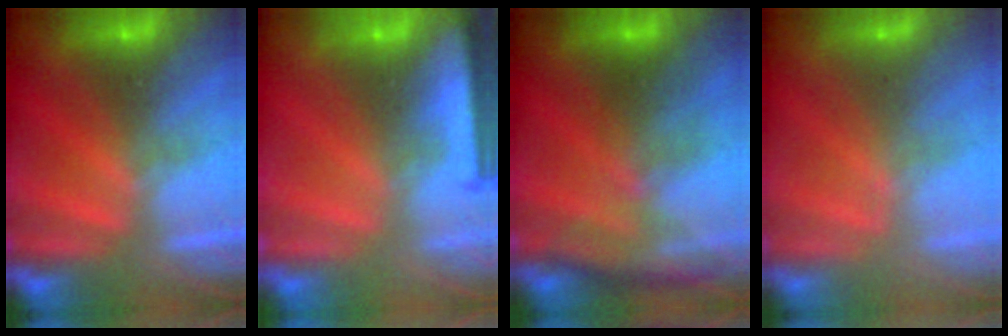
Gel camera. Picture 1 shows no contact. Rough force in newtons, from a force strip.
{"total": 9.0}
{"total": 2.8}
{"total": 2.5}